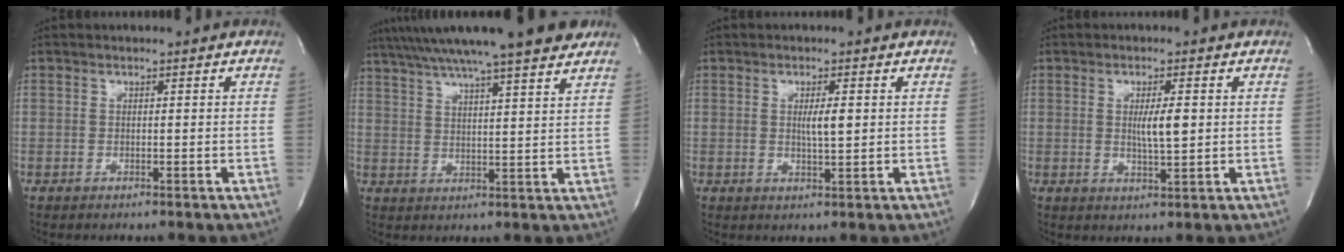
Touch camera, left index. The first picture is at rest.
{"total": 18.6, "force": [15.5, 0.7, 10.4], "torque": [-0.183, 0.028, 0.222]}
{"total": 2.9, "force": [0.4, 0.3, 2.9], "torque": [-0.051, -0.002, 0.007]}
{"total": 4.1, "force": [0.5, 0.5, 4.0], "torque": [-0.070, -0.004, 0.007]}